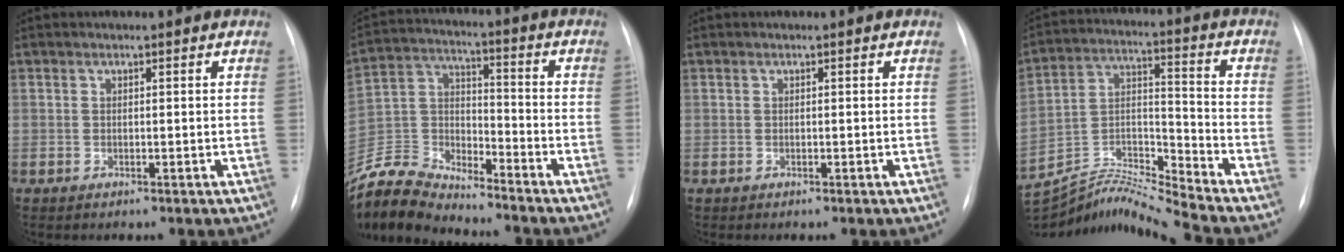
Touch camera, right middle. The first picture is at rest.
{"total": 12.8, "force": [-12.4, 1.7, 2.6], "torque": [-0.055, 0.017, -0.243]}
{"total": 0.0}
{"total": 15.8, "force": [-15.3, -2.2, 3.3], "torque": [-0.063, 0.024, -0.281]}